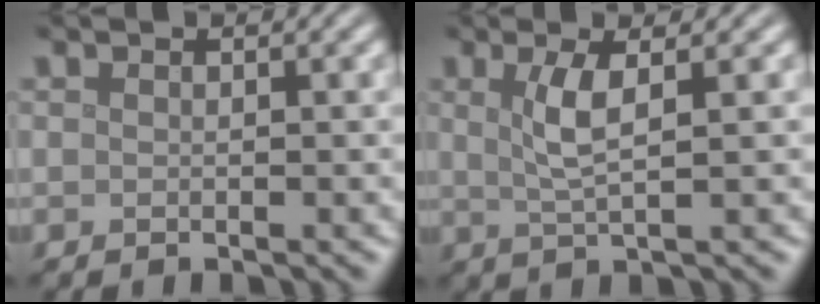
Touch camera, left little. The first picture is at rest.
{"total": 3.0, "force": [0.8, 0.7, 2.8], "torque": [-0.057, -0.002, 0.017]}